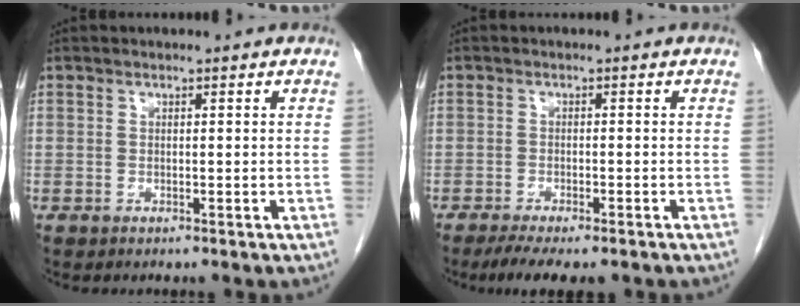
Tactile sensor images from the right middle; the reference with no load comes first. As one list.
[{"total": 6.8, "force": [-5.3, 1.8, 3.9], "torque": [-0.055, -0.011, -0.083]}]